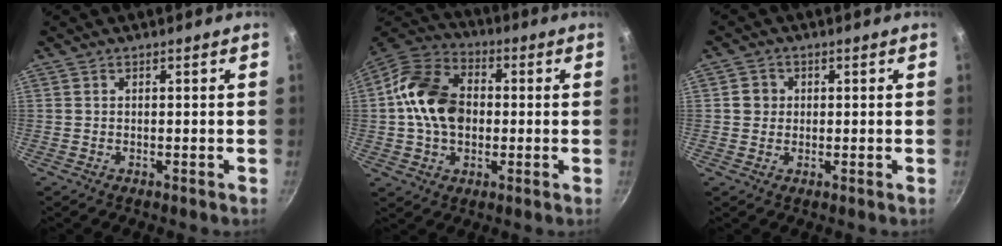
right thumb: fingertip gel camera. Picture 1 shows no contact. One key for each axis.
{"total": 15.5, "fx": 0.2, "fy": 11.3, "fz": 10.6, "tx": -0.167, "ty": 0.026, "tz": -0.014}
{"total": 2.7, "fx": 0.2, "fy": 2.6, "fz": 0.7, "tx": 0.004, "ty": 0.007, "tz": 0.000}